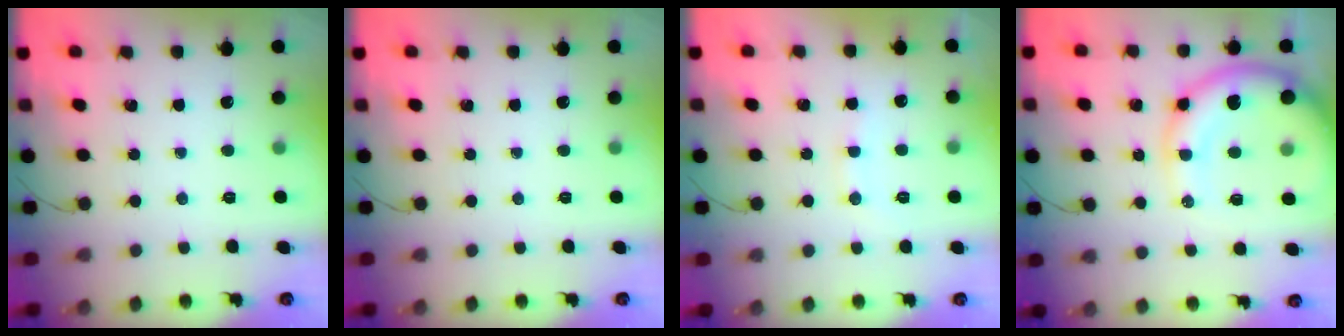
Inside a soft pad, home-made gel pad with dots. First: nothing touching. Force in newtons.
{"total": 0.0}
{"total": 7.3, "press": 7.2, "slide": 1.2}
{"total": 13.0, "press": 12.6, "slide": 3.2}